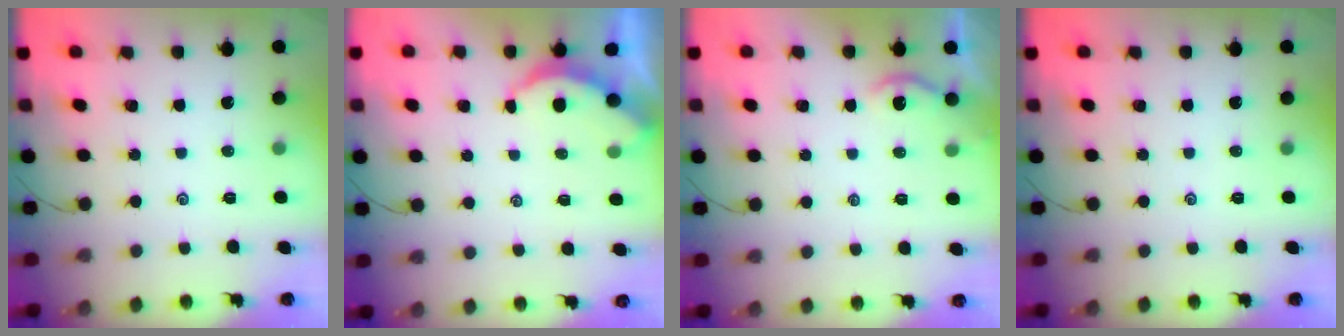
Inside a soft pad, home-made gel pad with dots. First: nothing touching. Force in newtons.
{"total": 2.1, "press": 2.0, "slide": 0.4}
{"total": 3.4, "press": 3.4, "slide": 0.3}
{"total": 0.0}